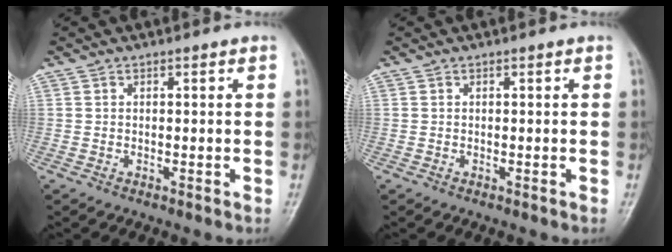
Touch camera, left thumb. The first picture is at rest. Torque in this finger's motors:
{"motor_torque": [0.00, 0.00, 0.00, 0.00, 0.00]}